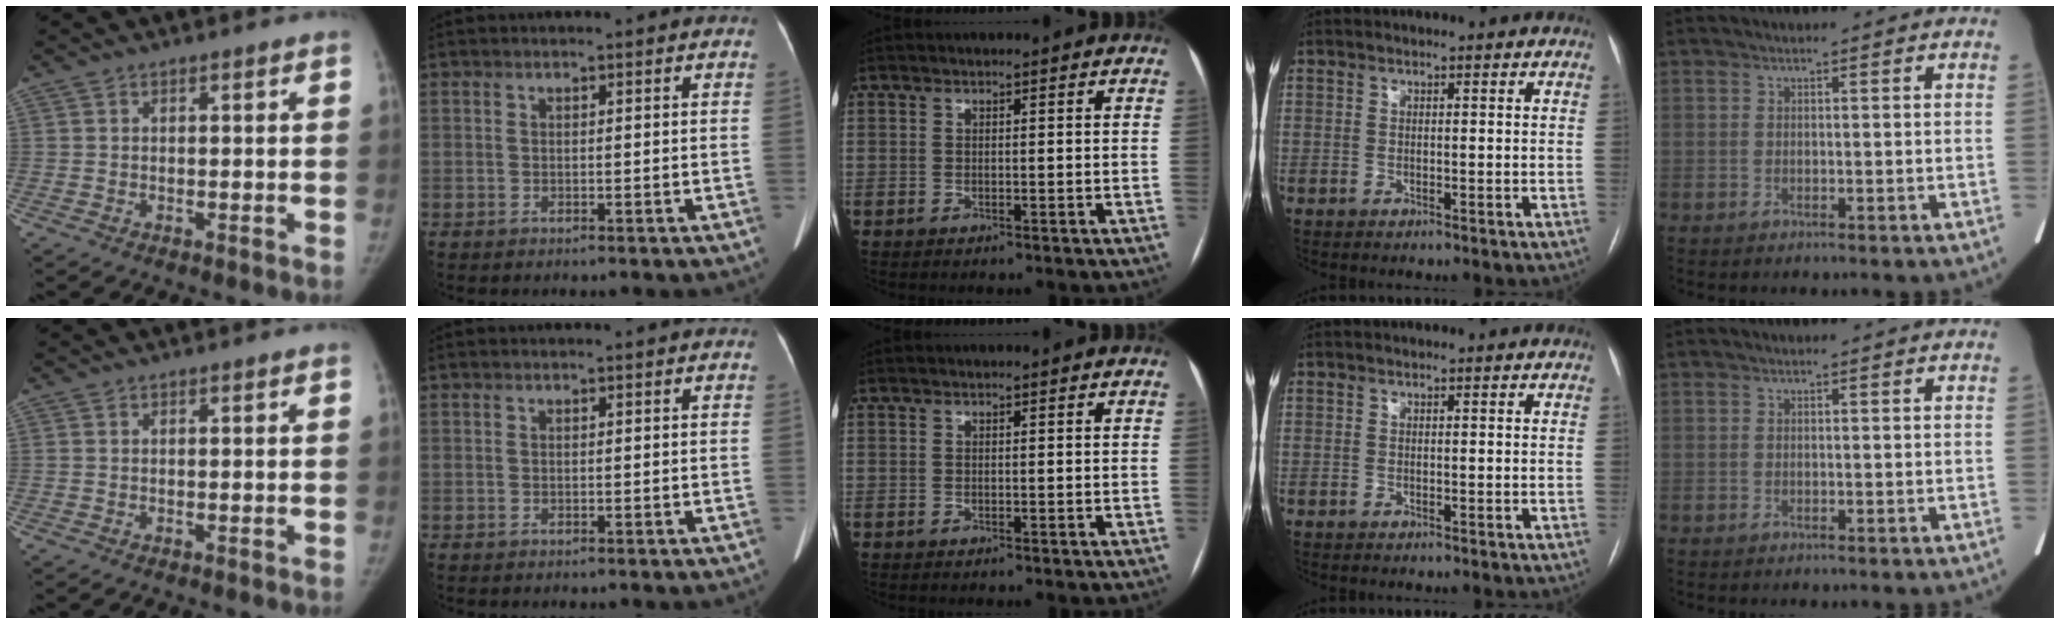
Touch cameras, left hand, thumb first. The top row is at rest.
{}